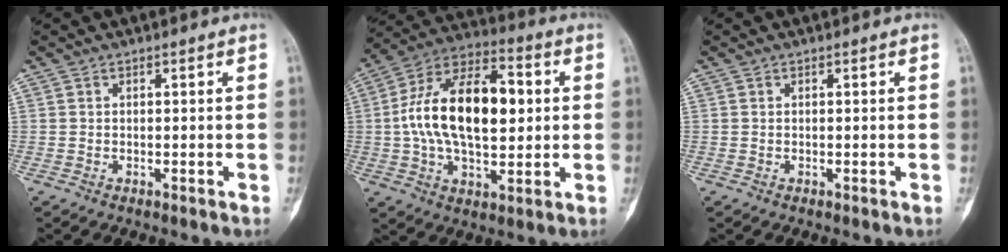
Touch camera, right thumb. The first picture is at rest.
{"total": 21.2, "force": [1.7, 11.4, 17.8], "torque": [-0.297, 0.022, 0.025]}
{"total": 0.0}